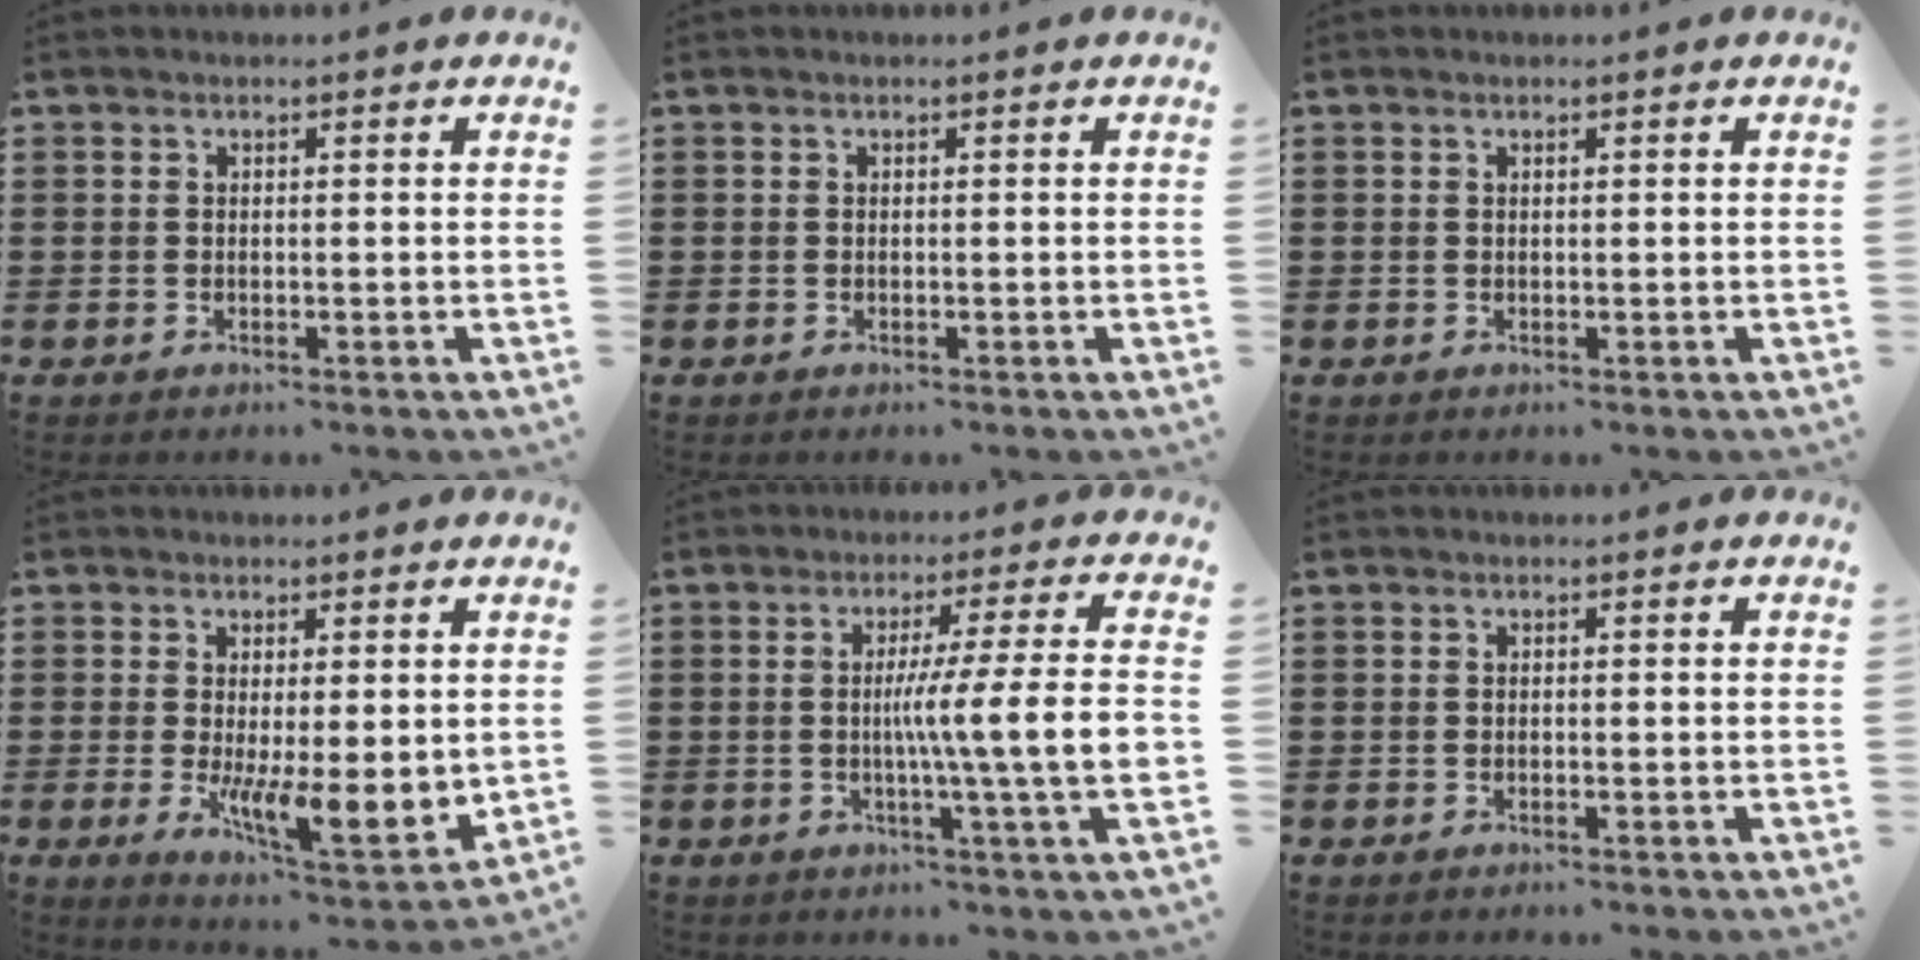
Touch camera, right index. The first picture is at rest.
{"total": 0.0}
{"total": 0.0}
{"total": 7.0, "force": [-0.5, 2.3, 6.6], "torque": [-0.107, -0.020, -0.006]}
{"total": 9.8, "force": [-1.0, -0.9, 9.7], "torque": [-0.160, -0.017, -0.025]}
{"total": 0.0}